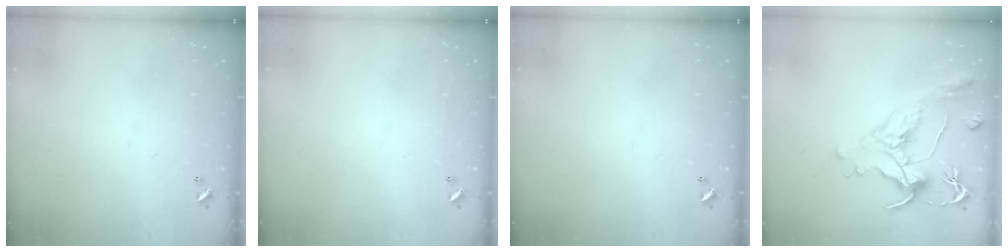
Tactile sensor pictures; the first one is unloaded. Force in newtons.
{"total": 0.0}
{"total": 0.0}
{"total": 1.1, "press": 0.0, "slide": 1.1}